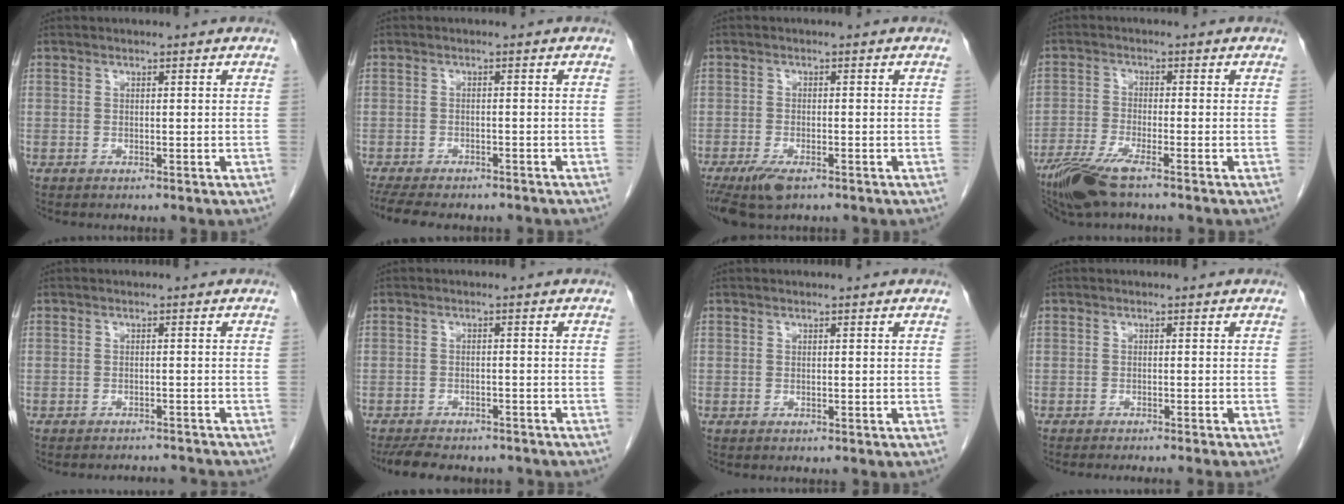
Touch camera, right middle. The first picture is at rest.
{"total": 12.1, "force": [-10.1, 3.9, 5.5], "torque": [-0.109, -0.008, -0.134]}
{"total": 5.3, "force": [-3.5, 1.7, 3.6], "torque": [-0.070, -0.011, -0.060]}
{"total": 7.0, "force": [-5.1, 0.6, 4.8], "torque": [-0.099, -0.017, -0.100]}
{"total": 5.6, "force": [-5.6, 0.3, 0.5], "torque": [-0.005, 0.005, -0.068]}
{"total": 10.1, "force": [-8.8, 3.2, 3.8], "torque": [-0.070, -0.007, -0.116]}
{"total": 0.0}
{"total": 6.8, "force": [-6.1, -0.7, 3.0], "torque": [-0.019, -0.014, -0.083]}